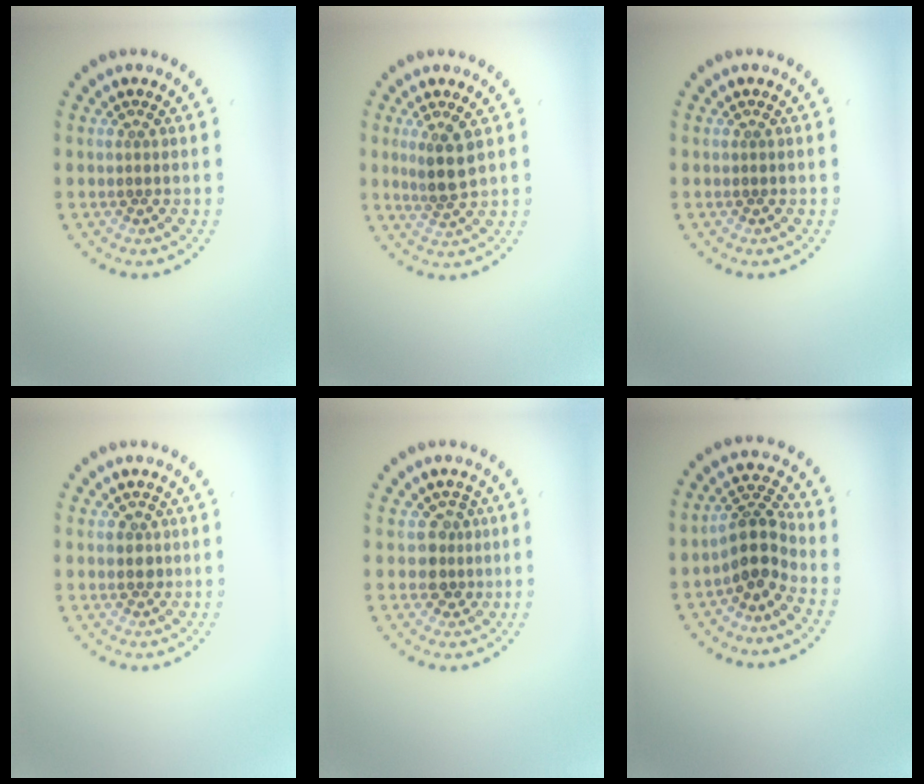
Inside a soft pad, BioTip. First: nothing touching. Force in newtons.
{"total": 2.7, "press": 2.2, "slide": 1.5}
{"total": 0.0}
{"total": 1.1, "press": 1.1, "slide": 0.3}
{"total": 2.2, "press": 1.9, "slide": 1.1}
{"total": 3.6, "press": 2.7, "slide": 2.4}